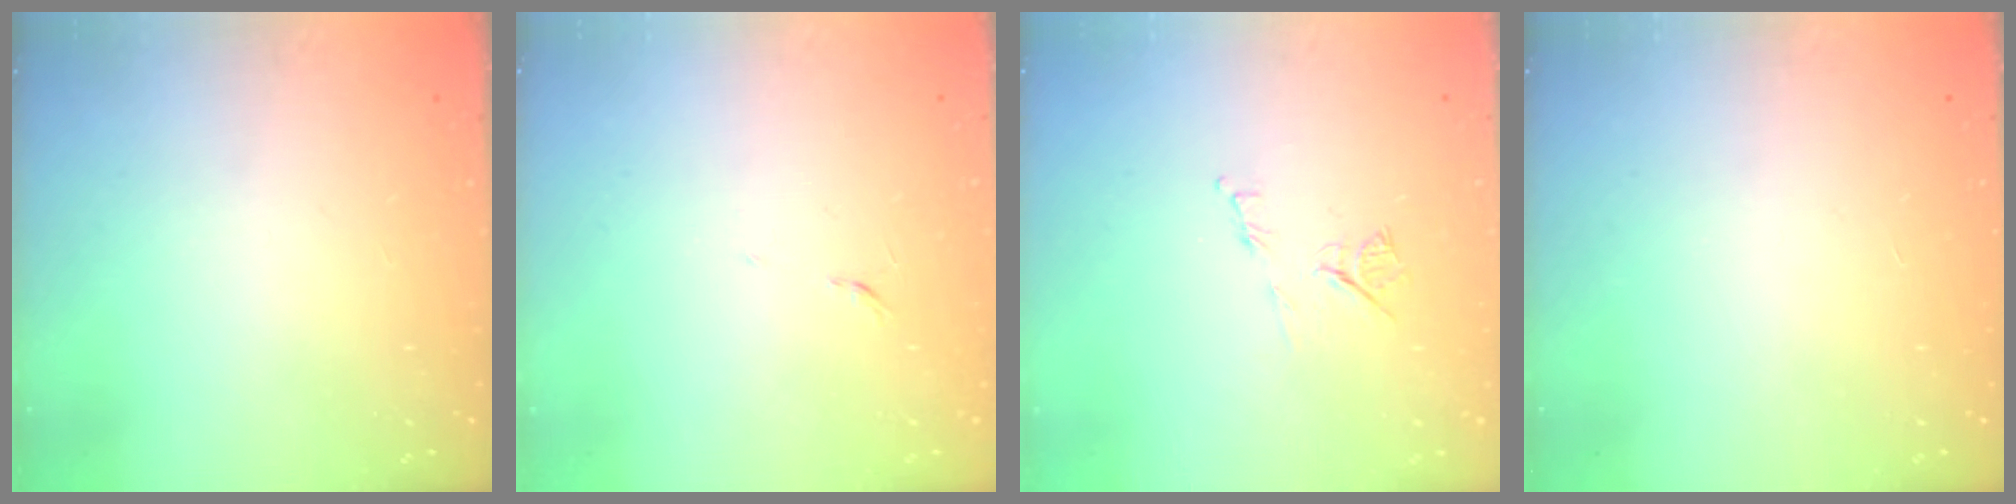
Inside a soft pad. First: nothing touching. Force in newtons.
{"total": 3.9, "press": 3.8, "slide": 0.9}
{"total": 6.6, "press": 6.5, "slide": 0.9}
{"total": 1.5, "press": 1.5, "slide": 0.1}